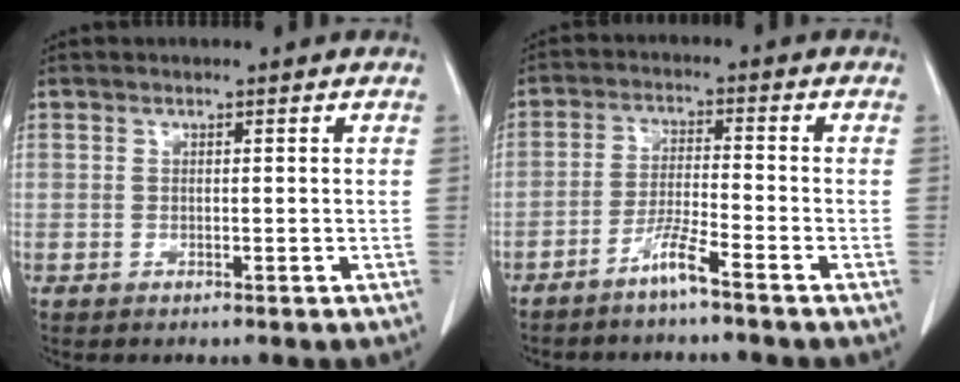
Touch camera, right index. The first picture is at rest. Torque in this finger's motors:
{"motor_torque": [0.47, -0.43, 0.09, 0.03]}